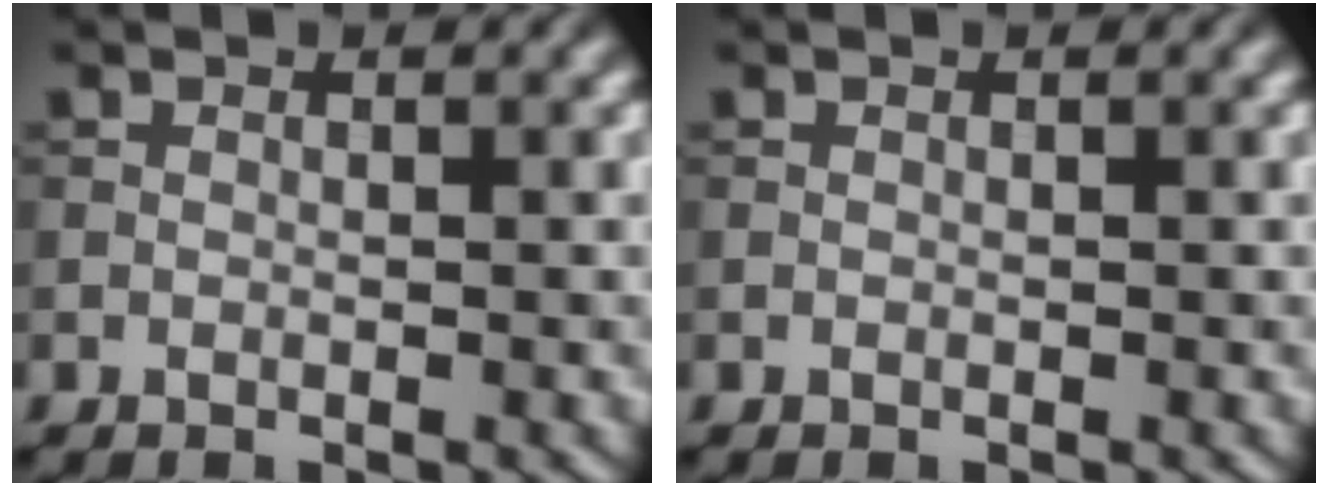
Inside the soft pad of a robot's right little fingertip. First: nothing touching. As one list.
[{"total": 0.0}]